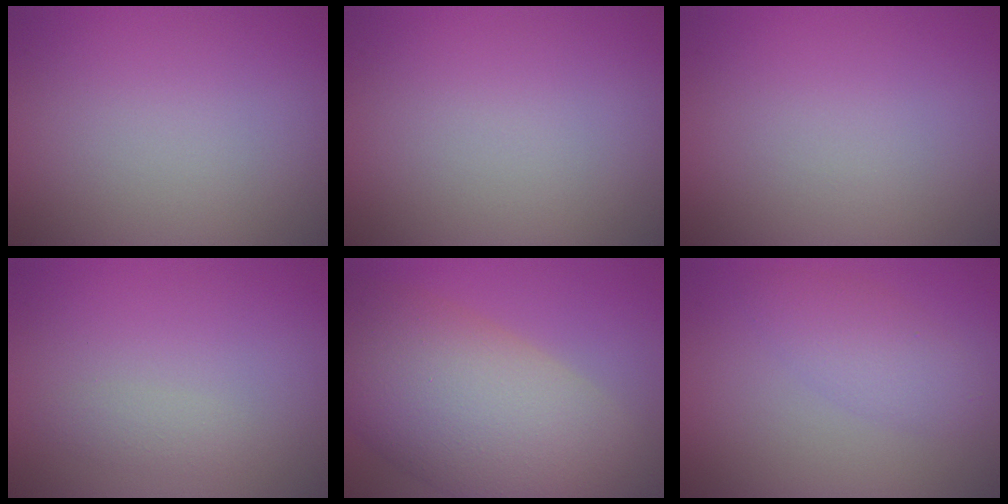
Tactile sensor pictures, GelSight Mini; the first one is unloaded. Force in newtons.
{"total": 0.0}
{"total": 0.0}
{"total": 1.1, "press": 1.1, "slide": 0.0}
{"total": 11.9, "press": 11.8, "slide": 0.5}
{"total": 2.7, "press": 2.7, "slide": 0.0}